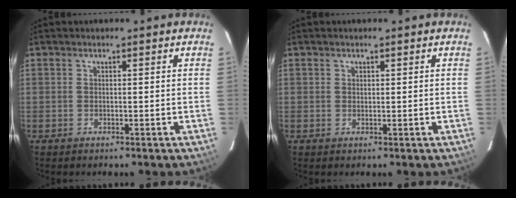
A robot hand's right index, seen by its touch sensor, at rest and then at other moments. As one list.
[{"total": 0.6, "force": [0.3, 0.5, 0.1], "torque": [-0.002, 0.003, 0.005]}]